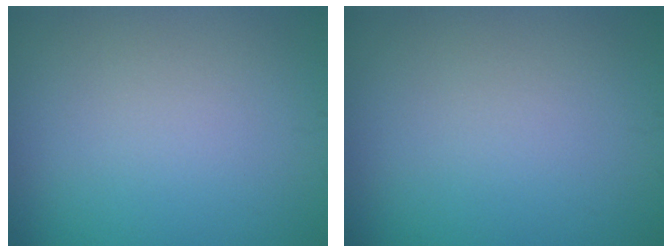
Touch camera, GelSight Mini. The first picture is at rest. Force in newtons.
{"total": 0.0}